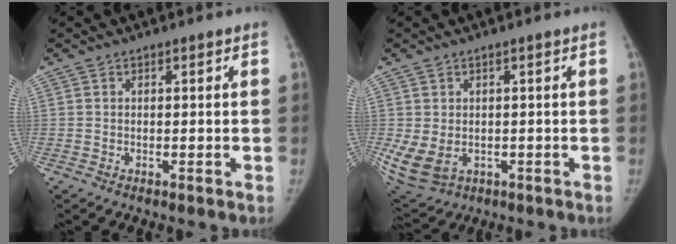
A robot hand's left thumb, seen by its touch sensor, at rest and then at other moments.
{"total": 8.6, "force": [-1.3, 6.2, 5.8], "torque": [-0.125, -0.009, -0.005]}